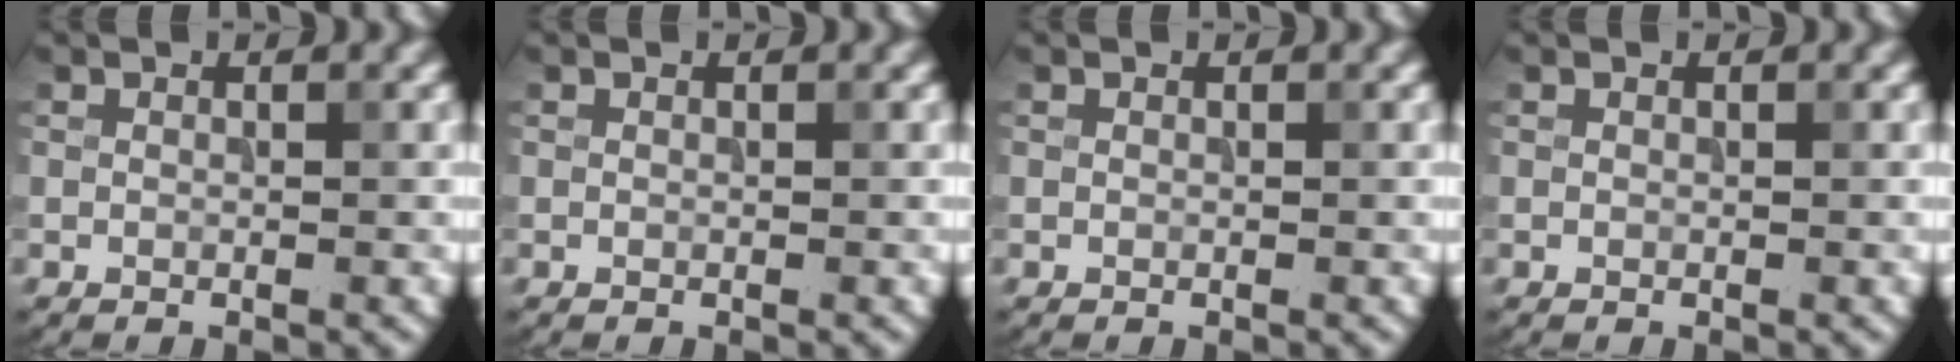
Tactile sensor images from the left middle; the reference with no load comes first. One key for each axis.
{"total": 0.0}
{"total": 0.0}
{"total": 0.0}